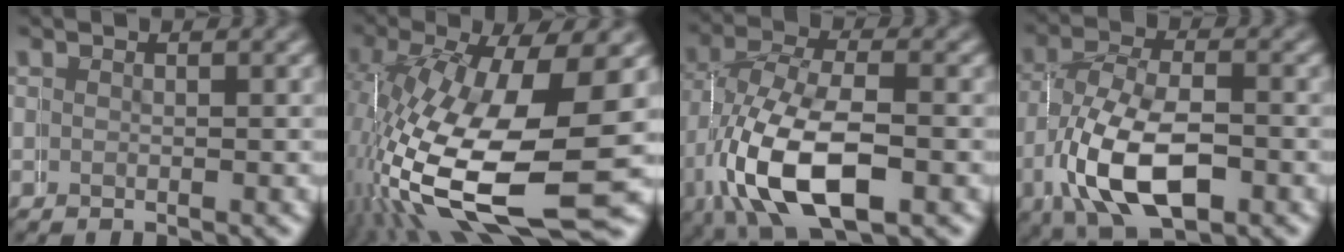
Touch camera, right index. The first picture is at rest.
{"total": 13.0, "force": [-2.8, 6.3, 11.0], "torque": [-0.226, -0.054, -0.010]}
{"total": 8.8, "force": [-2.1, 5.4, 6.6], "torque": [-0.154, -0.036, -0.013]}
{"total": 7.8, "force": [-2.2, 5.1, 5.6], "torque": [-0.131, -0.039, -0.013]}